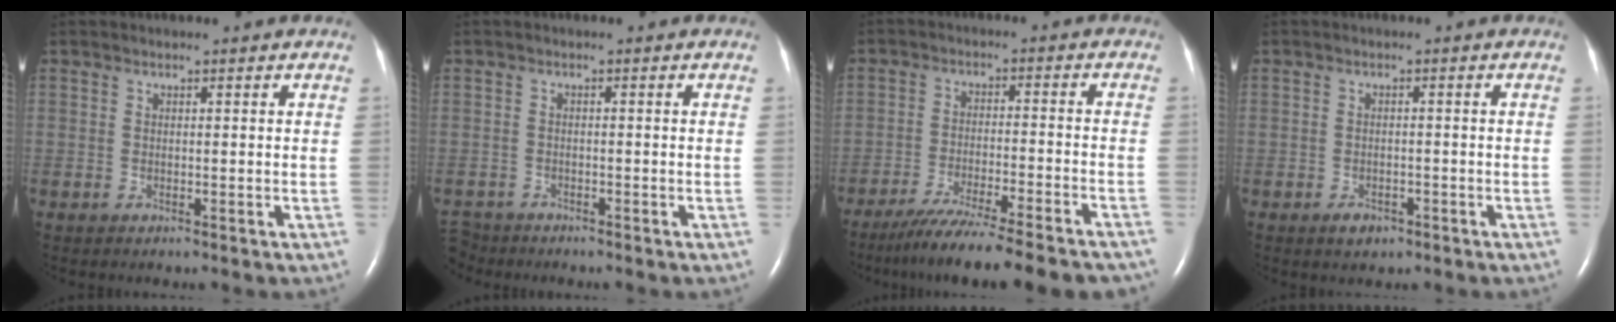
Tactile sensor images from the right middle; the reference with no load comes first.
{"total": 3.4, "force": [-3.2, 1.1, -0.3], "torque": [0.002, -0.010, -0.059]}
{"total": 18.2, "force": [-15.9, 1.1, 8.9], "torque": [-0.105, -0.036, -0.229]}
{"total": 2.3, "force": [-1.4, 1.4, 1.1], "torque": [-0.022, 0.001, -0.014]}